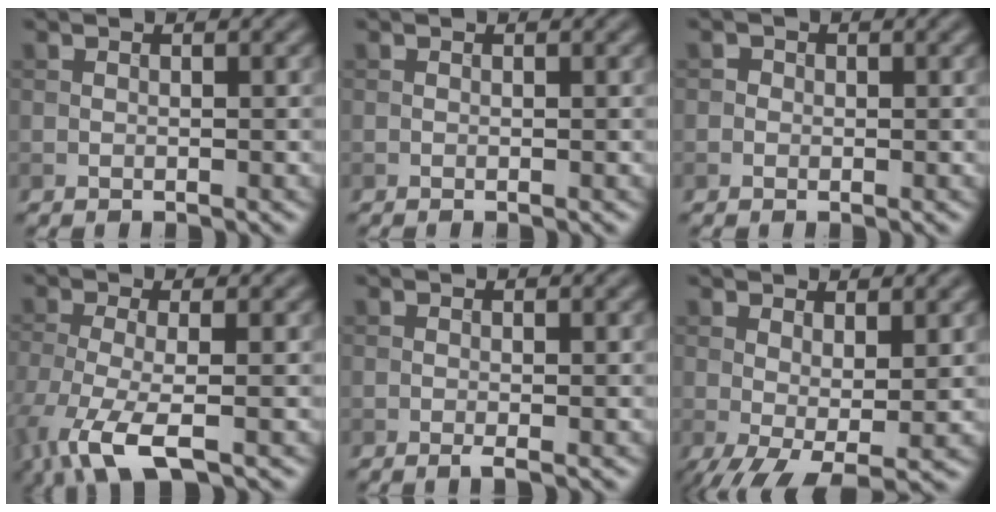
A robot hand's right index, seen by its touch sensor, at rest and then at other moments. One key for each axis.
{"total": 0.0}
{"total": 0.8, "fx": -0.1, "fy": 0.7, "fz": 0.2, "tx": -0.001, "ty": -0.003, "tz": -0.005}
{"total": 6.3, "fx": -3.3, "fy": 1.7, "fz": 5.1, "tx": -0.112, "ty": -0.013, "tz": -0.072}
{"total": 1.1, "fx": -0.4, "fy": 0.2, "fz": 1.0, "tx": -0.018, "ty": -0.007, "tz": -0.008}
{"total": 5.5, "fx": -0.6, "fy": 2.0, "fz": 5.1, "tx": -0.096, "ty": -0.010, "tz": -0.005}